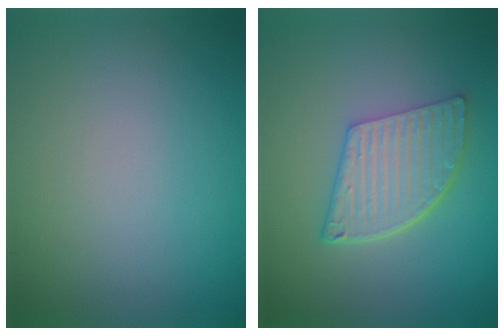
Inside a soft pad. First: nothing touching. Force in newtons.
{"total": 5.6, "press": 4.1, "slide": 3.7}